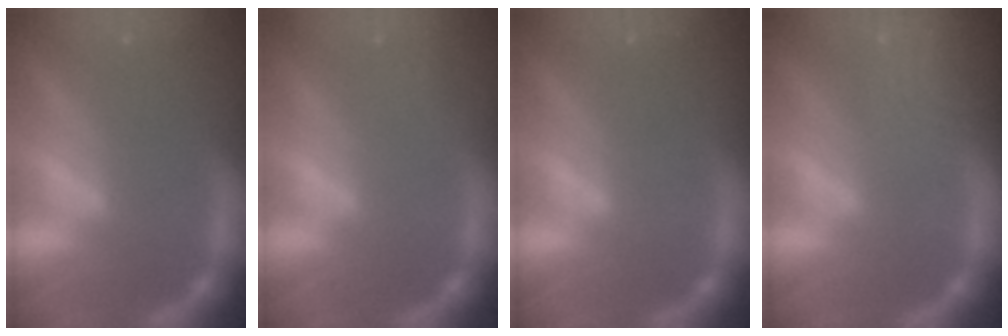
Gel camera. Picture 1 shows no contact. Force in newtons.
{"total": 0.9}
{"total": 0.0}
{"total": 10.1}